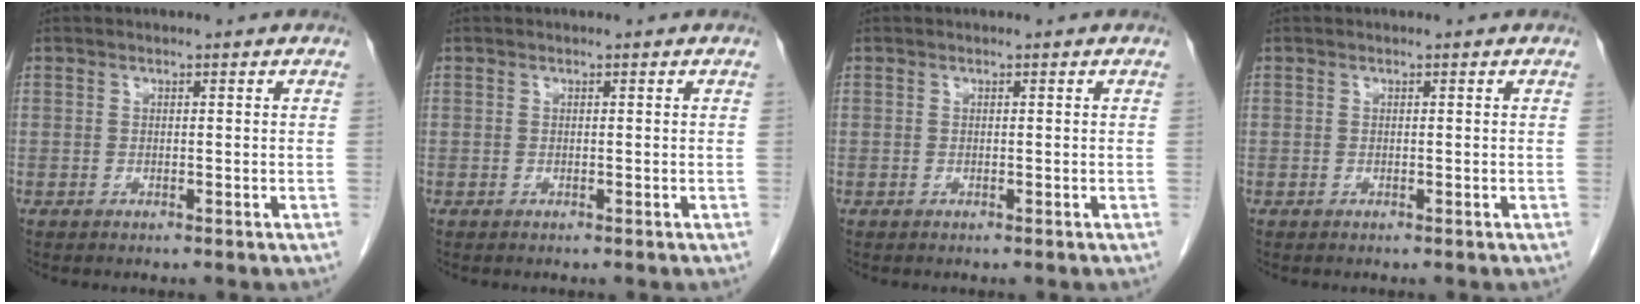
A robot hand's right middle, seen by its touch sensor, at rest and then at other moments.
{"total": 0.0}
{"total": 0.0}
{"total": 0.0}